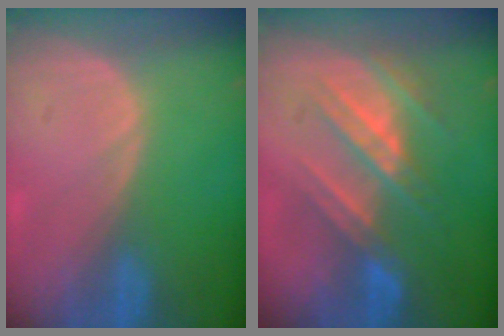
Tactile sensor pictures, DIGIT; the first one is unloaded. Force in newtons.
{"total": 7.8, "press": 7.6, "slide": 1.7}